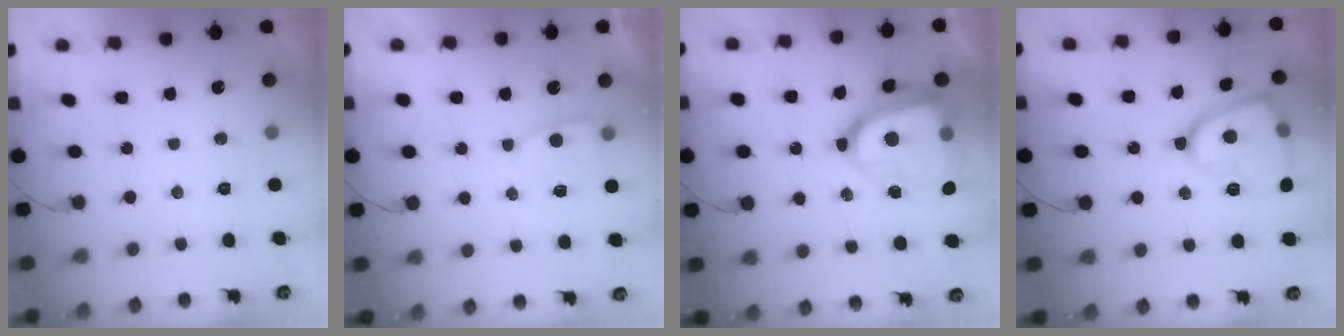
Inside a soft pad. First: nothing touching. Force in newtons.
{"total": 4.6, "press": 4.5, "slide": 0.5}
{"total": 23.4, "press": 23.3, "slide": 1.9}
{"total": 15.5, "press": 15.4, "slide": 1.3}